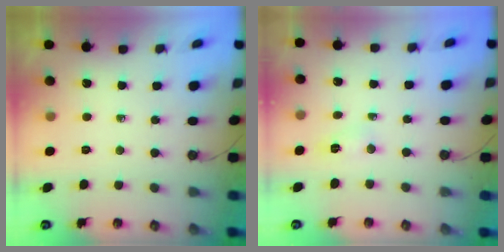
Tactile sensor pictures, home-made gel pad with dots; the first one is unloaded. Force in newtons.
{"total": 3.7, "press": 3.7, "slide": 0.6}